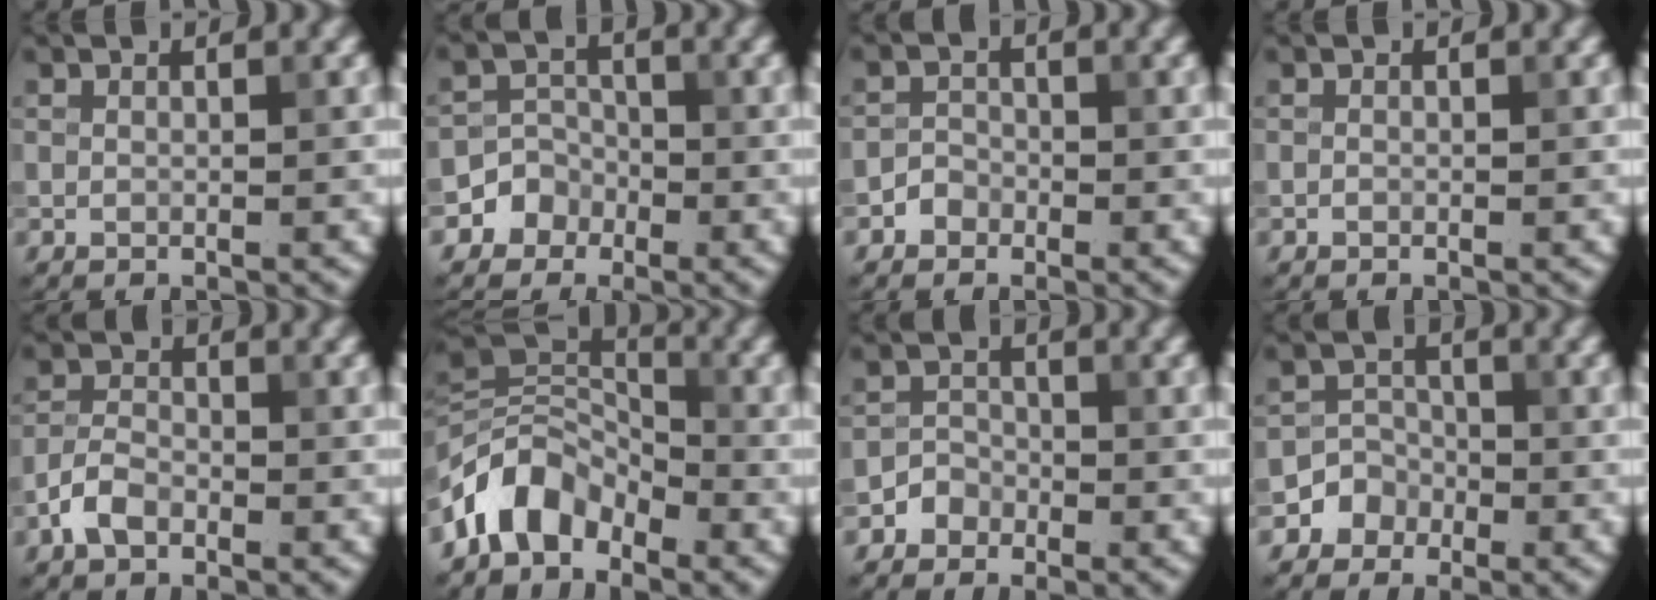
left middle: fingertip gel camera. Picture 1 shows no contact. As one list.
[{"total": 3.3, "force": [-1.7, 2.8, 0.2], "torque": [0.033, 0.009, -0.043]}, {"total": 1.3, "force": [-0.8, 1.1, 0.1], "torque": [0.006, 0.006, -0.015]}, {"total": 0.0}, {"total": 2.7, "force": [-1.6, 1.5, 1.6], "torque": [-0.030, 0.006, -0.039]}, {"total": 5.9, "force": [-3.5, 3.6, 2.9], "torque": [-0.042, 0.007, -0.082]}, {"total": 1.7, "force": [-1.0, 1.3, 0.1], "torque": [0.010, 0.009, -0.021]}, {"total": 2.9, "force": [-1.5, 2.5, 0.2], "torque": [0.029, 0.009, -0.038]}]